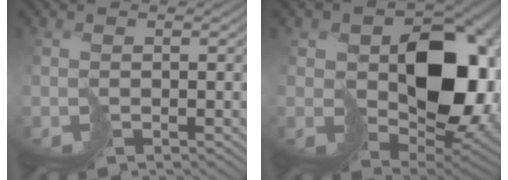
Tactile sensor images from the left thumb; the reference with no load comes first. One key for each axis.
{"total": 17.0, "fx": 2.0, "fy": 12.2, "fz": 11.6, "tx": -0.156, "ty": -0.034, "tz": 0.064}